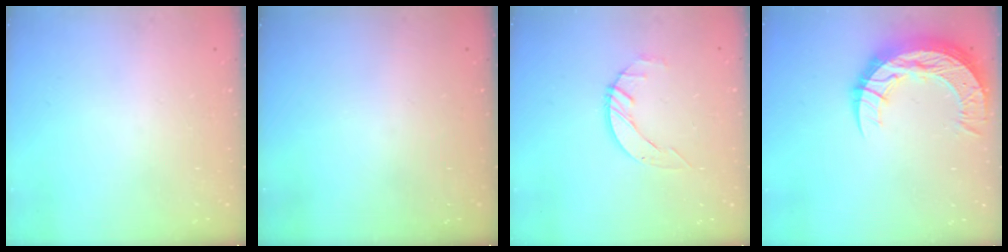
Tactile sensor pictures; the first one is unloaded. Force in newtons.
{"total": 0.0}
{"total": 2.7, "press": 2.7, "slide": 0.3}
{"total": 15.4, "press": 15.3, "slide": 1.1}